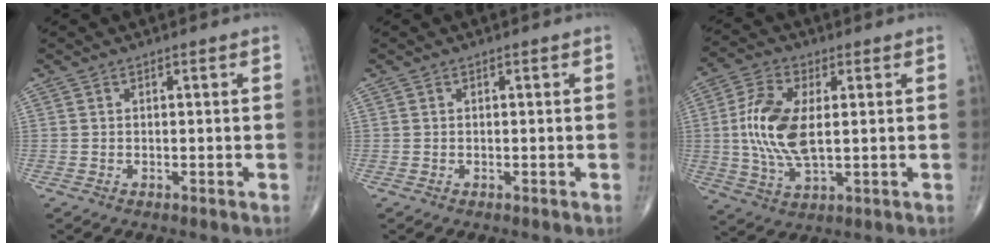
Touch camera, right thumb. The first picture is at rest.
{"total": 0.0}
{"total": 12.5, "force": [1.0, 6.1, 10.8], "torque": [-0.227, -0.003, 0.021]}